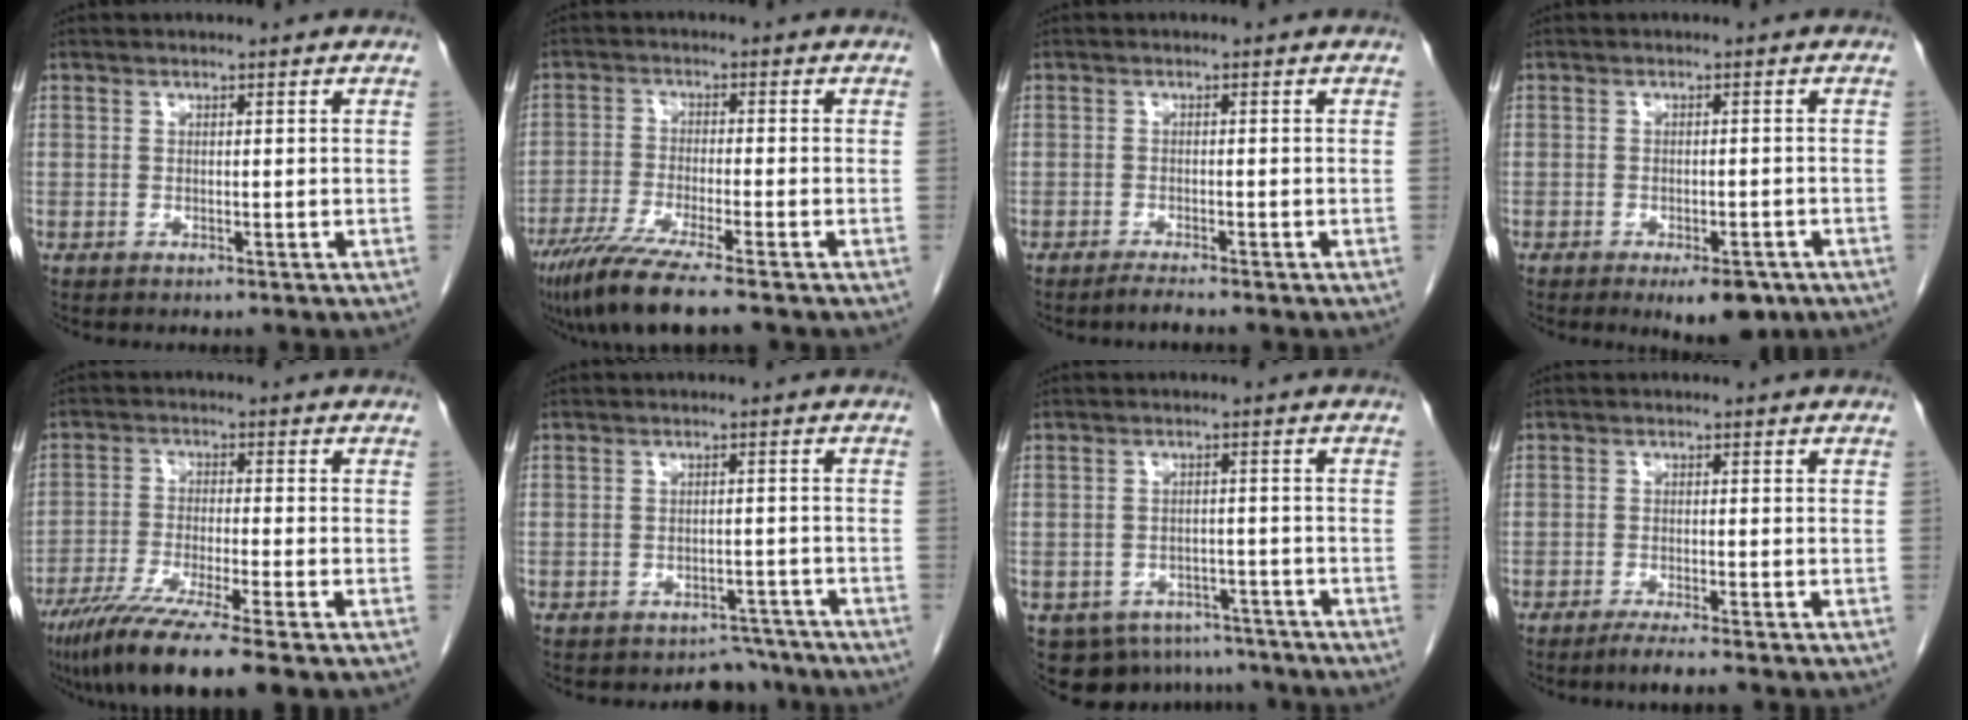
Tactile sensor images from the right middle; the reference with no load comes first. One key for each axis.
{"total": 9.7, "fx": -7.4, "fy": -0.4, "fz": 6.3, "tx": -0.104, "ty": -0.030, "tz": -0.124}
{"total": 1.7, "fx": -1.5, "fy": -0.4, "fz": 0.6, "tx": -0.018, "ty": -0.004, "tz": -0.029}
{"total": 5.5, "fx": -3.5, "fy": 2.0, "fz": 3.8, "tx": -0.043, "ty": -0.003, "tz": -0.043}
{"total": 11.7, "fx": -8.1, "fy": -0.2, "fz": 8.4, "tx": -0.141, "ty": -0.032, "tz": -0.133}
{"total": 4.6, "fx": -4.0, "fy": 2.1, "fz": -0.5, "tx": 0.015, "ty": 0.017, "tz": -0.053}
{"total": 9.7, "fx": -7.7, "fy": 5.6, "fz": 1.7, "tx": -0.021, "ty": 0.008, "tz": -0.091}
{"total": 3.4, "fx": -2.8, "fy": -0.5, "fz": 1.9, "tx": -0.035, "ty": -0.006, "tz": -0.048}